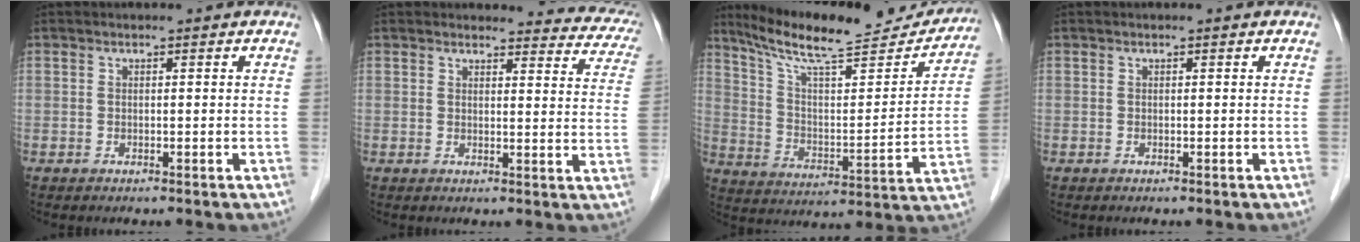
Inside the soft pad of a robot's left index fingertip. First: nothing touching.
{"total": 13.2, "force": [12.6, 3.5, 1.8], "torque": [0.030, -0.050, 0.096]}
{"total": 21.2, "force": [19.4, 2.9, 8.2], "torque": [-0.135, -0.018, 0.289]}
{"total": 0.0}